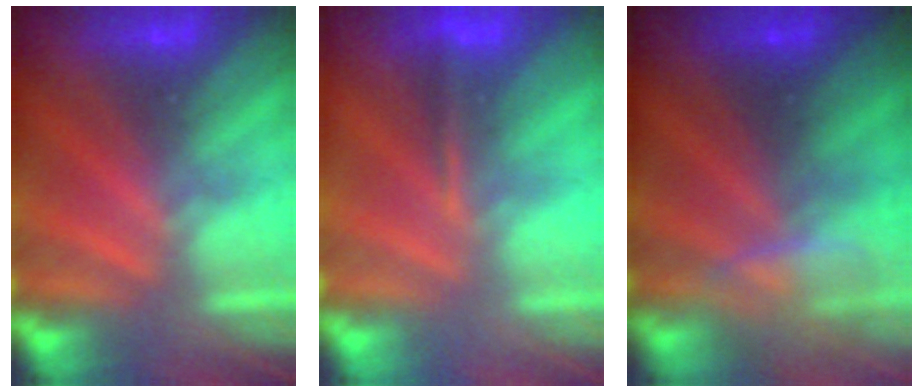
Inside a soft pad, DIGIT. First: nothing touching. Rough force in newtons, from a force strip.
{"total": 1.1}
{"total": 2.4}